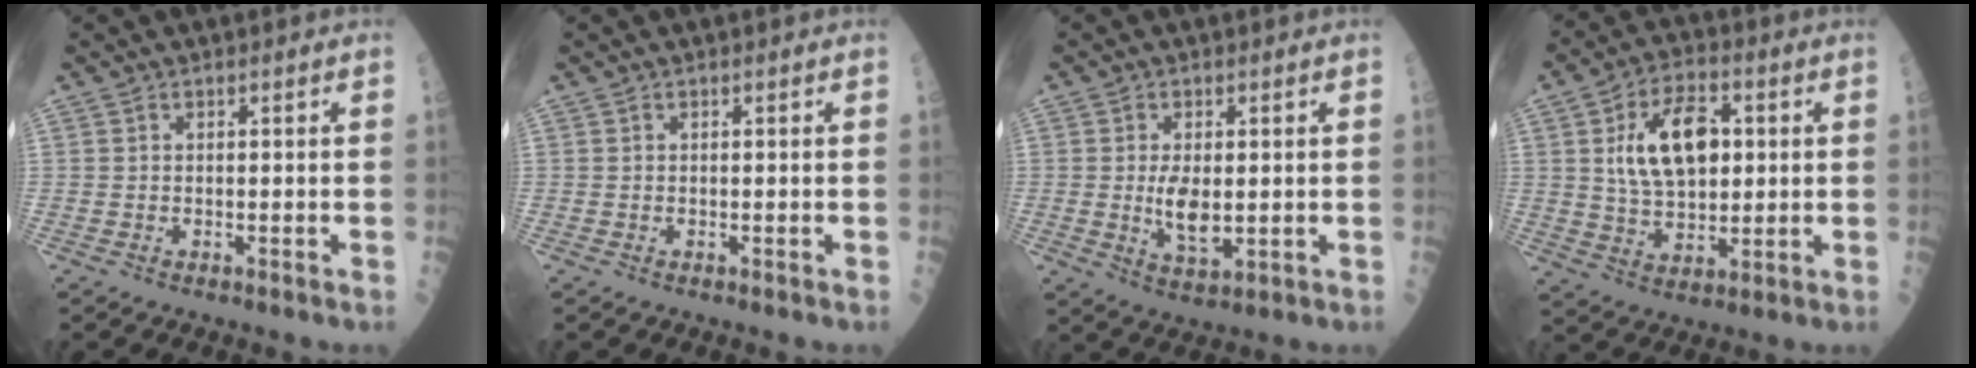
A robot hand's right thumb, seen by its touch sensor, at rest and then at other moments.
{"total": 0.0}
{"total": 6.1, "force": [0.2, 2.9, 5.3], "torque": [-0.087, -0.012, 0.010]}
{"total": 13.9, "force": [2.7, 7.9, 11.1], "torque": [-0.170, 0.001, 0.048]}